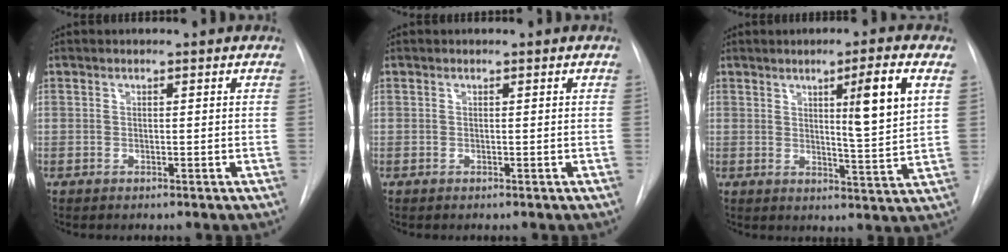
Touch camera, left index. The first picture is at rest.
{"total": 0.0}
{"total": 8.9, "force": [3.2, -0.4, 8.3], "torque": [-0.125, -0.010, 0.048]}